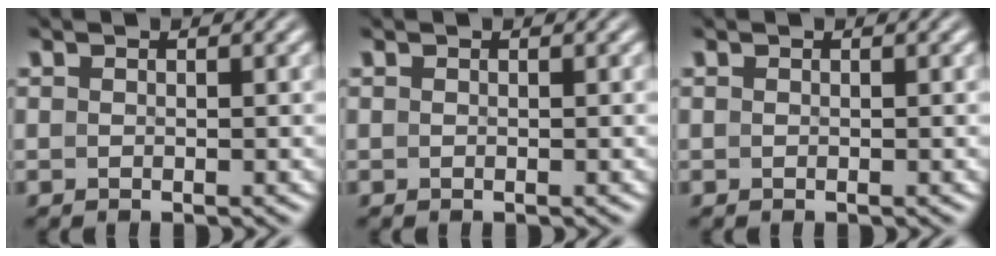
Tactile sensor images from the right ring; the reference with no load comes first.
{"total": 0.0}
{"total": 0.0}